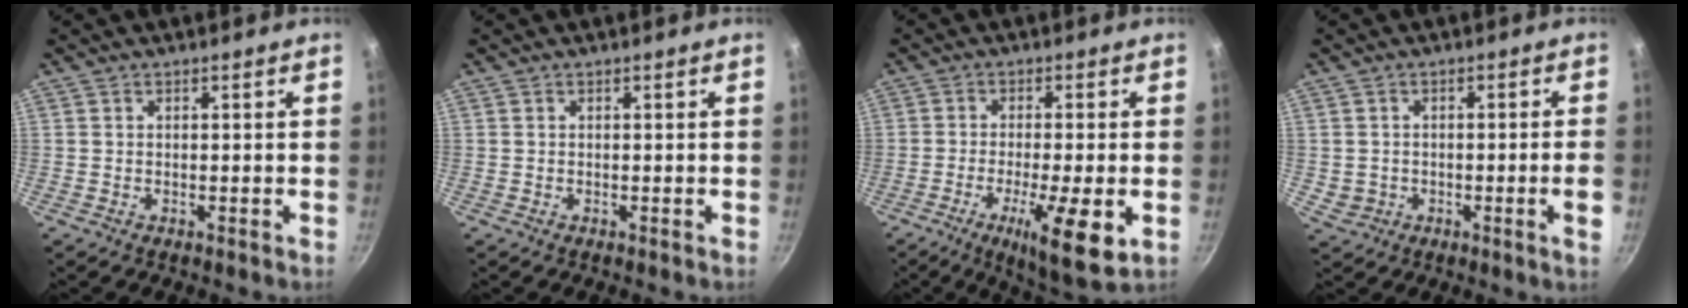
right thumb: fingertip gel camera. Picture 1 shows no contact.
{"total": 0.0}
{"total": 11.6, "force": [-3.8, 2.4, 10.7], "torque": [-0.178, -0.002, -0.058]}
{"total": 4.9, "force": [-0.7, 1.5, 4.6], "torque": [-0.070, 0.012, 0.000]}